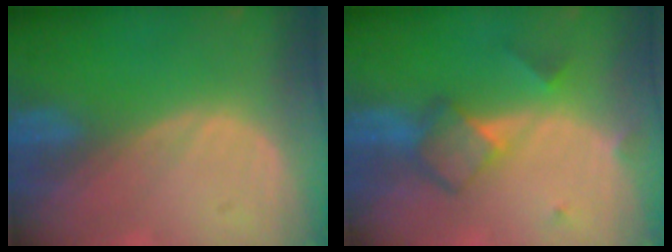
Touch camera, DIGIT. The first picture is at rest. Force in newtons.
{"total": 5.5, "press": 5.4, "slide": 1.0}